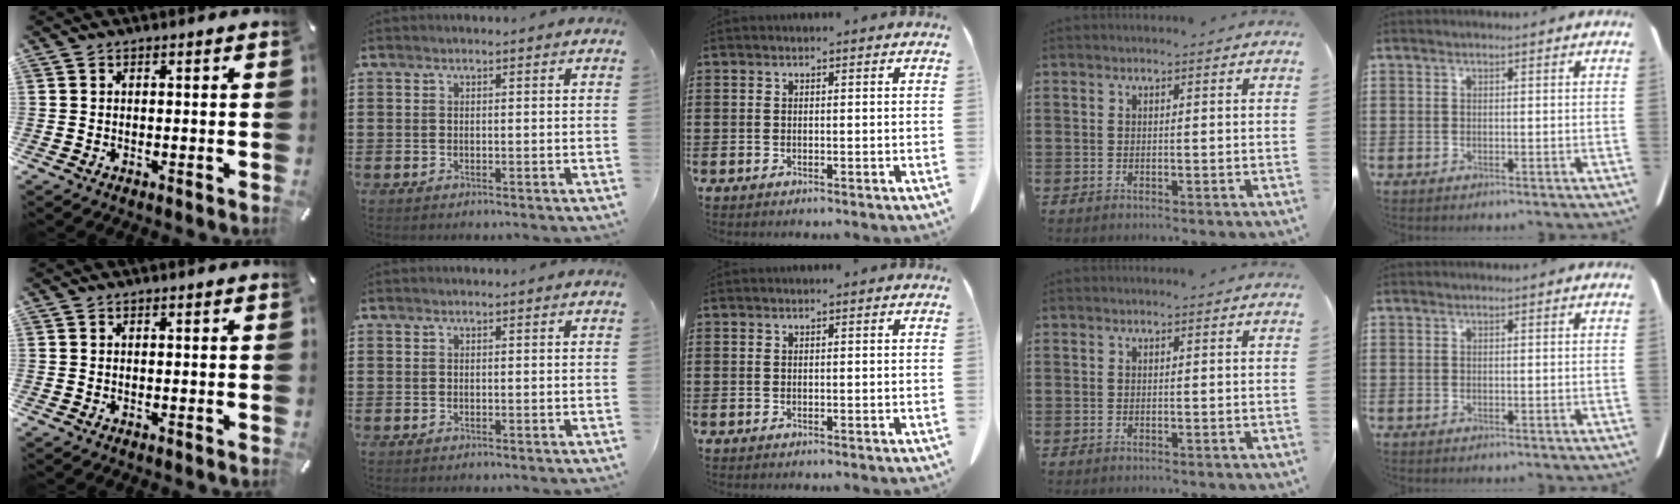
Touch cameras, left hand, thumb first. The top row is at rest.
{}